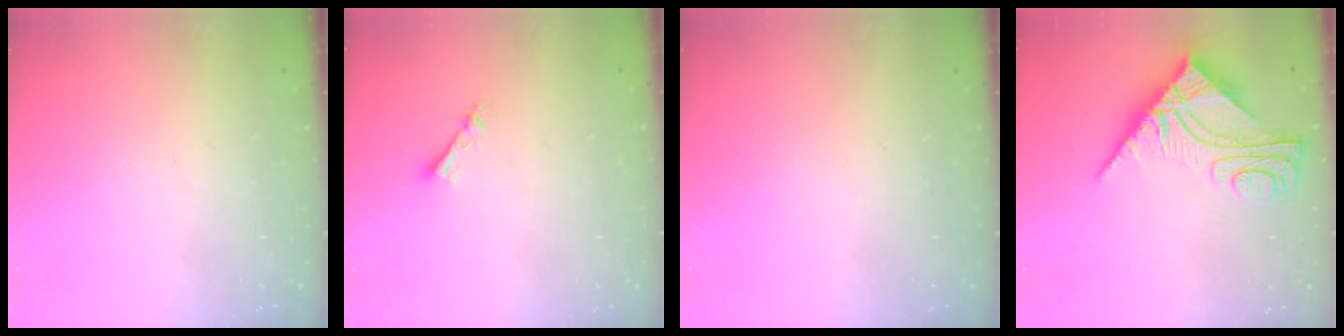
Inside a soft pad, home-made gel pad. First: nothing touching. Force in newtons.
{"total": 3.6, "press": 3.6, "slide": 0.3}
{"total": 0.0}
{"total": 9.8, "press": 9.7, "slide": 0.9}